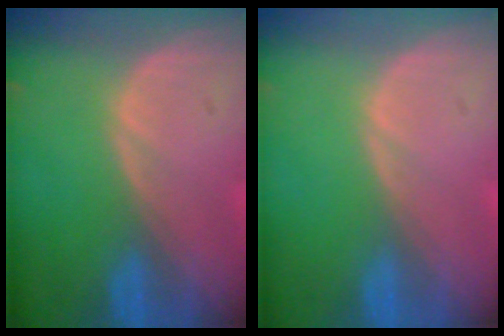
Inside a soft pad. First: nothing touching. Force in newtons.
{"total": 0.0}